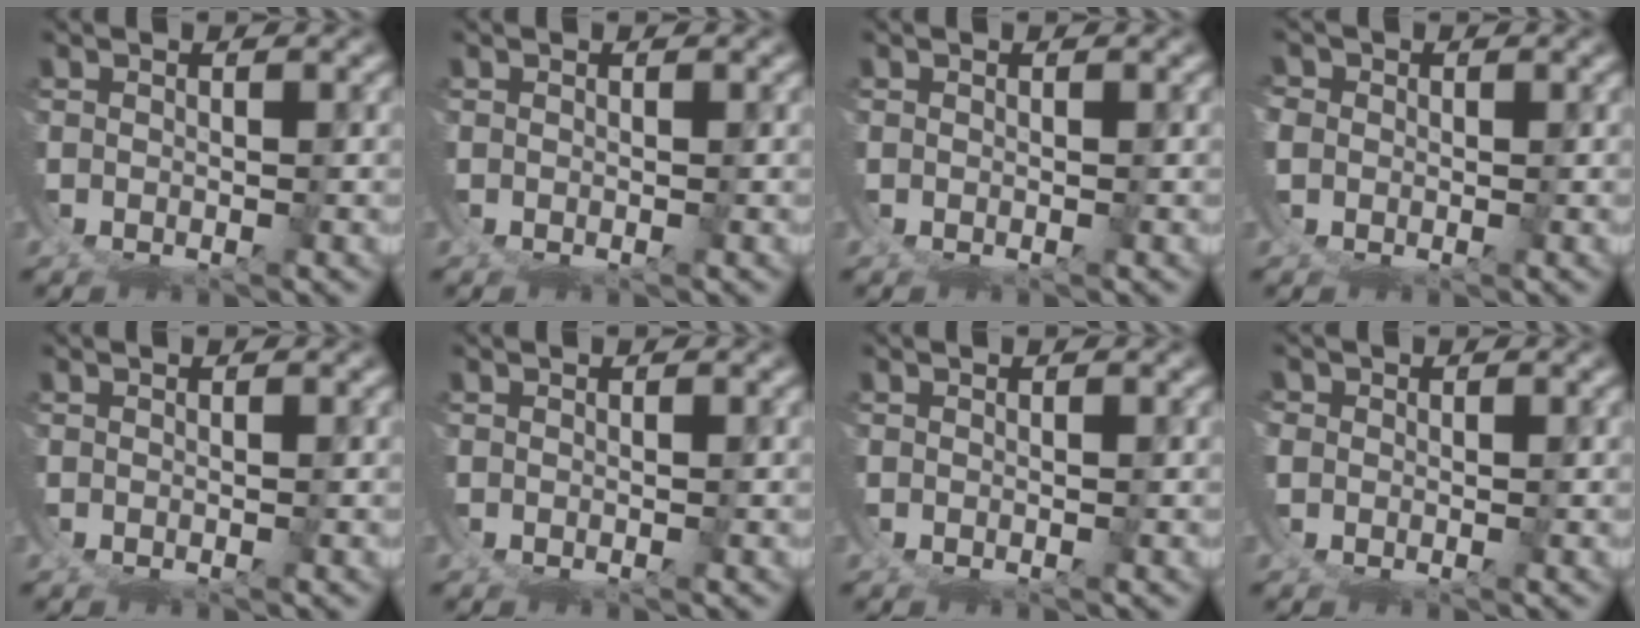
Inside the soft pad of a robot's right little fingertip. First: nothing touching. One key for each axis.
{"total": 0.0}
{"total": 0.0}
{"total": 1.4, "fx": 0.1, "fy": 1.2, "fz": 0.6, "tx": -0.022, "ty": -0.006, "tz": 0.004}
{"total": 0.0}
{"total": 0.0}
{"total": 0.0}
{"total": 0.7, "fx": 0.3, "fy": 0.5, "fz": 0.3, "tx": -0.010, "ty": -0.002, "tz": 0.008}